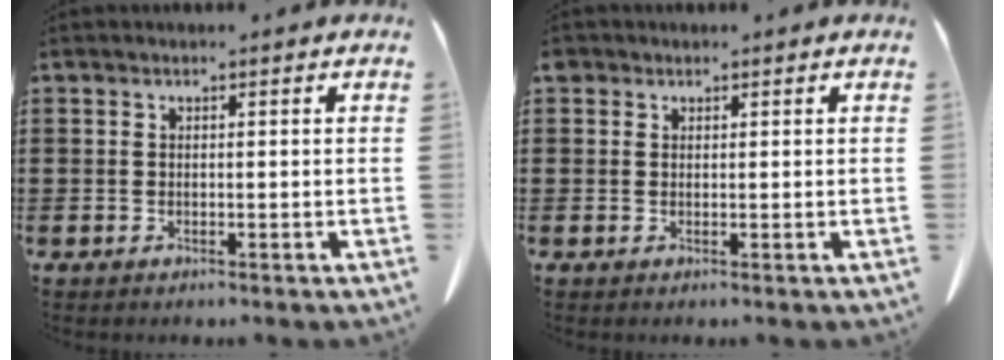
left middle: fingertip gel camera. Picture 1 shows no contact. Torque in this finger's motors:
{"motor_torque": [0.01, 0.00, 0.00, 0.00]}